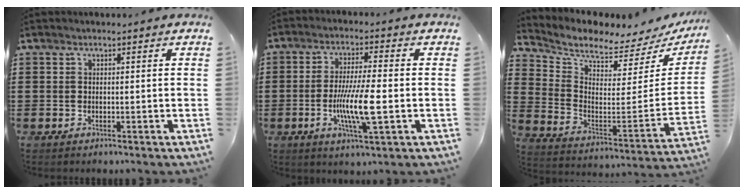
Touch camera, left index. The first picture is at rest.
{"total": 9.0, "force": [-1.8, 1.3, 8.7], "torque": [-0.171, -0.013, -0.037]}
{"total": 4.5, "force": [4.2, 0.9, 1.4], "torque": [-0.056, -0.053, 0.068]}